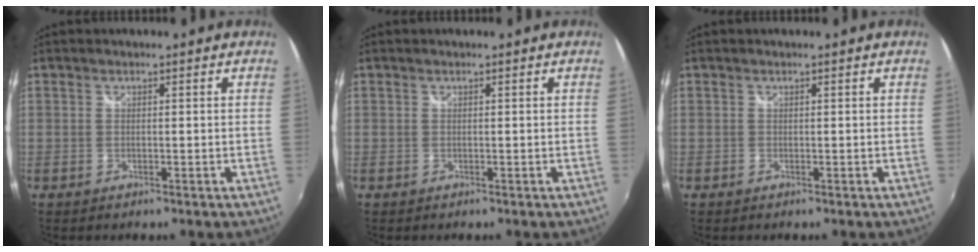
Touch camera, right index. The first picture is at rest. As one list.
[{"total": 0.0}, {"total": 0.0}]